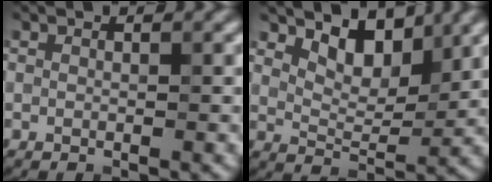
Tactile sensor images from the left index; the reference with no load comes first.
{"total": 4.4, "force": [2.9, 2.1, 2.5], "torque": [-0.048, -0.011, 0.039]}